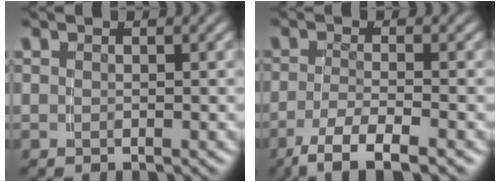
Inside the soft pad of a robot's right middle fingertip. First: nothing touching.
{"total": 6.3, "force": [-4.8, 1.5, 3.8], "torque": [-0.068, -0.026, -0.060]}